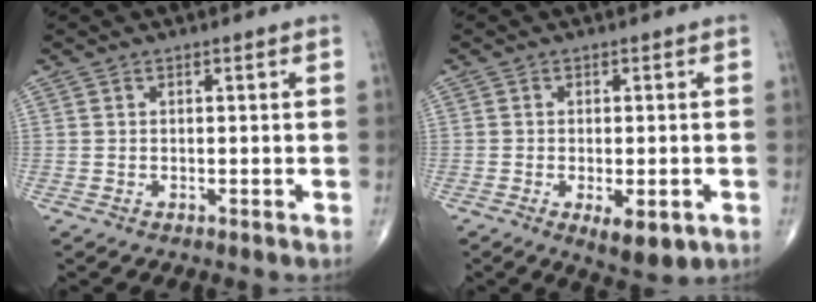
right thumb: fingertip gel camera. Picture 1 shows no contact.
{"total": 6.5, "force": [-2.3, 2.7, 5.4], "torque": [-0.076, -0.005, -0.026]}